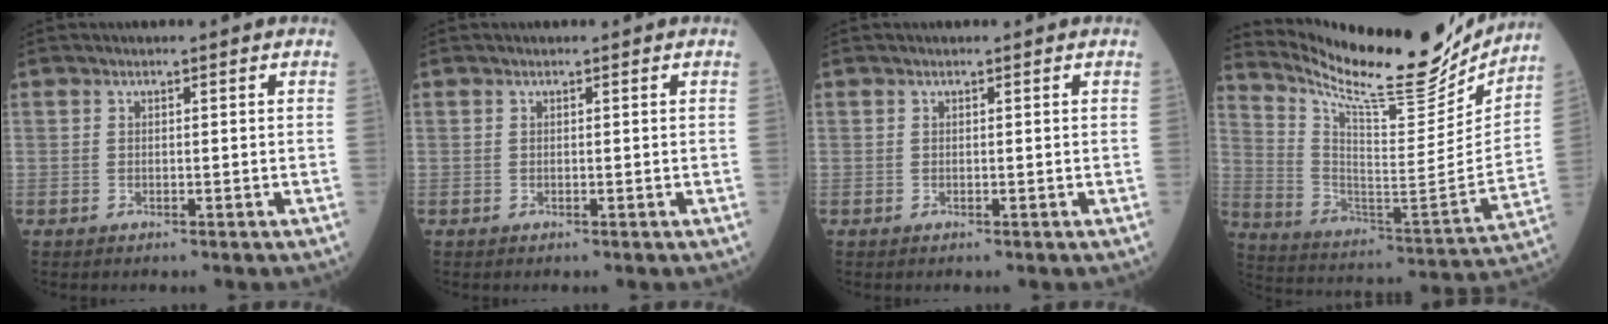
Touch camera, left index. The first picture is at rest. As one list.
[{"total": 0.0}, {"total": 0.0}, {"total": 21.3, "force": [19.4, 3.1, 8.3], "torque": [-0.158, -0.057, 0.298]}]